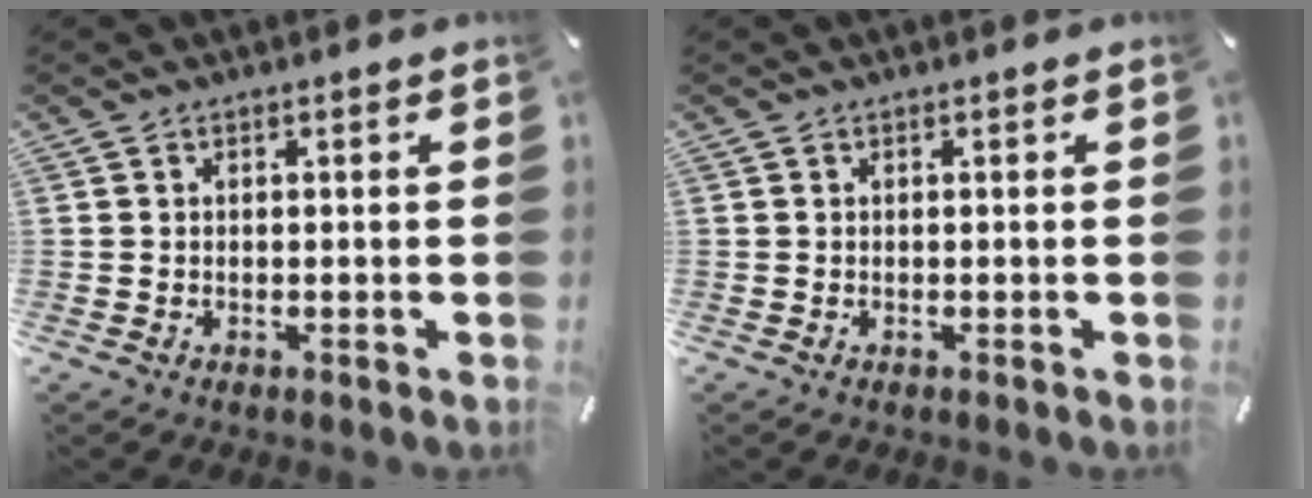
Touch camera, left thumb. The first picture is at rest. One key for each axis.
{"total": 0.0}